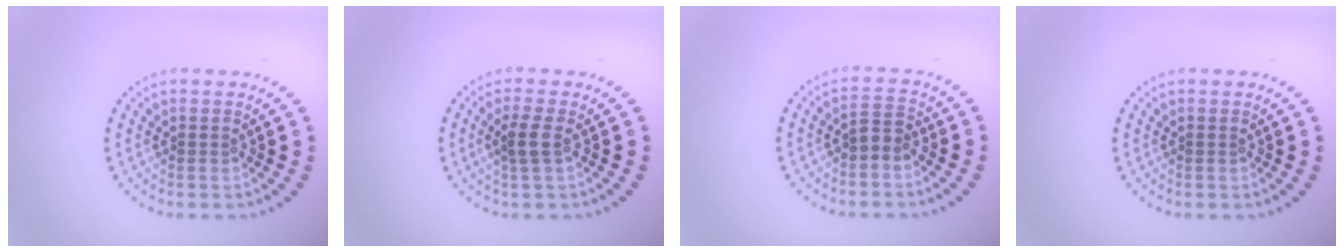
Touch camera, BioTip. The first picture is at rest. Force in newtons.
{"total": 1.6, "press": 1.5, "slide": 0.8}
{"total": 1.5, "press": 1.3, "slide": 0.7}
{"total": 0.0}